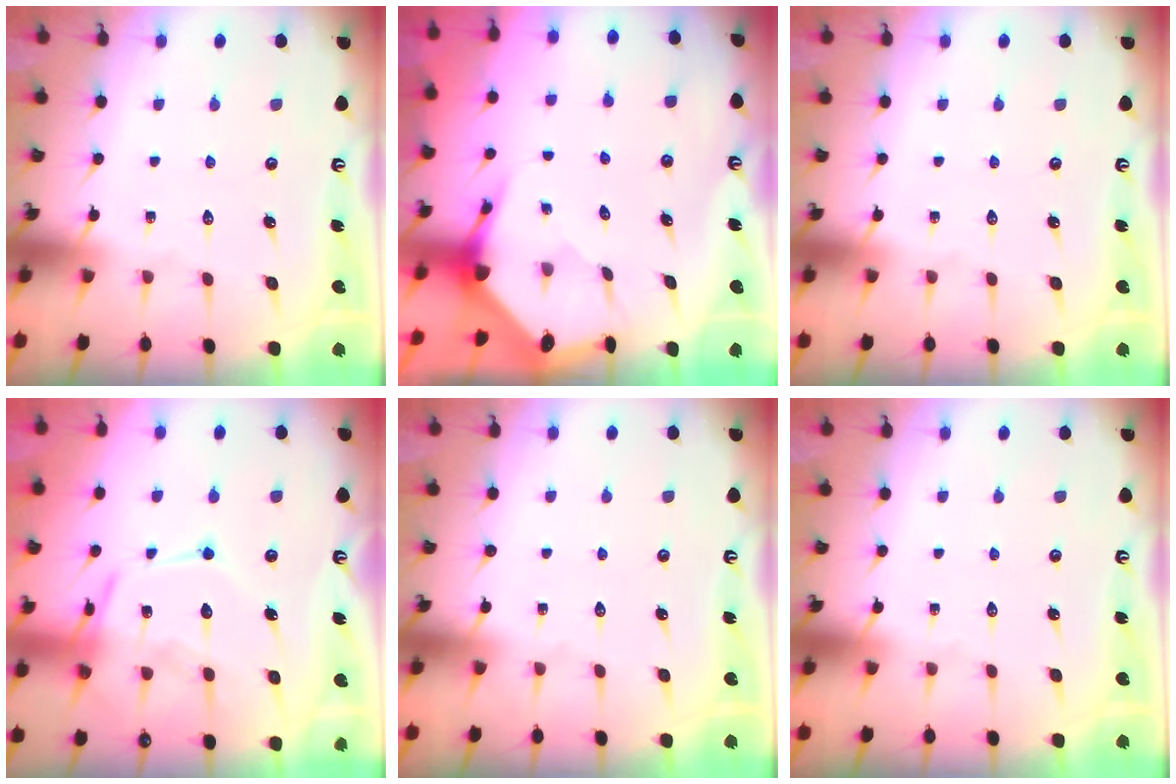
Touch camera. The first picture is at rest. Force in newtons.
{"total": 3.6, "press": 3.6, "slide": 0.5}
{"total": 0.0}
{"total": 14.6, "press": 14.6, "slide": 1.3}
{"total": 0.0}
{"total": 0.0}